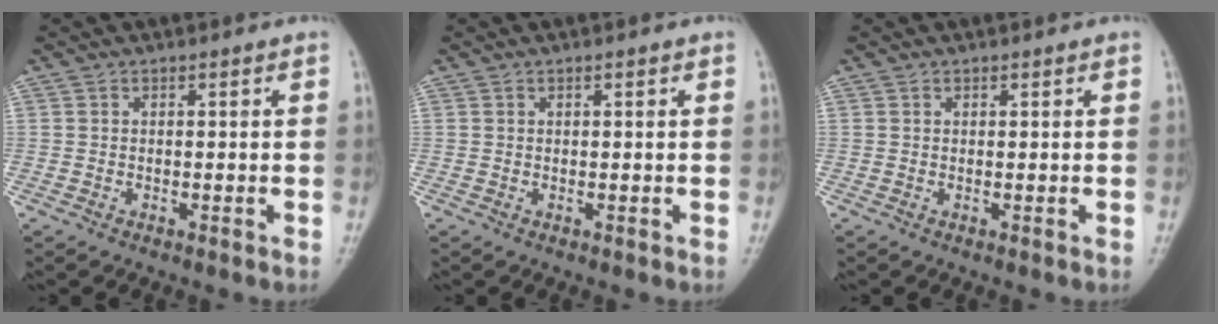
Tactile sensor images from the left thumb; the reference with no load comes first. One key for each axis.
{"total": 0.0}
{"total": 0.0}